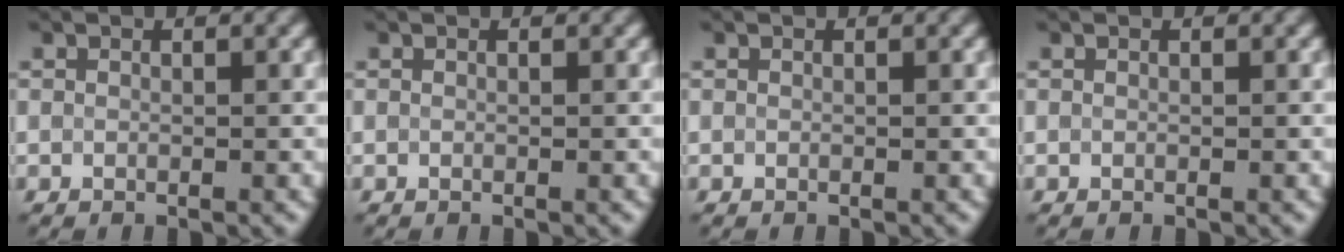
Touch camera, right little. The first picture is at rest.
{"total": 0.0}
{"total": 0.0}
{"total": 0.0}